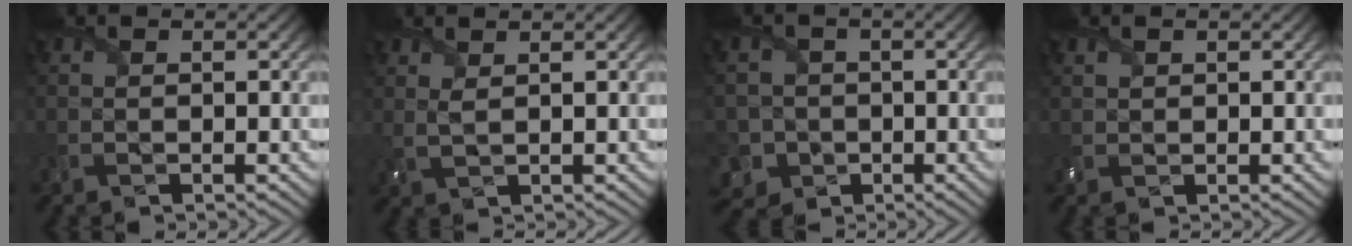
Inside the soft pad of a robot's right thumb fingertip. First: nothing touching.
{"total": 1.6, "force": [1.2, 0.3, 1.1], "torque": [-0.035, 0.000, 0.028]}
{"total": 6.6, "force": [-1.7, 6.2, 1.2], "torque": [-0.050, -0.009, -0.058]}
{"total": 1.1, "force": [0.7, 0.7, 0.4], "torque": [-0.014, 0.002, 0.017]}